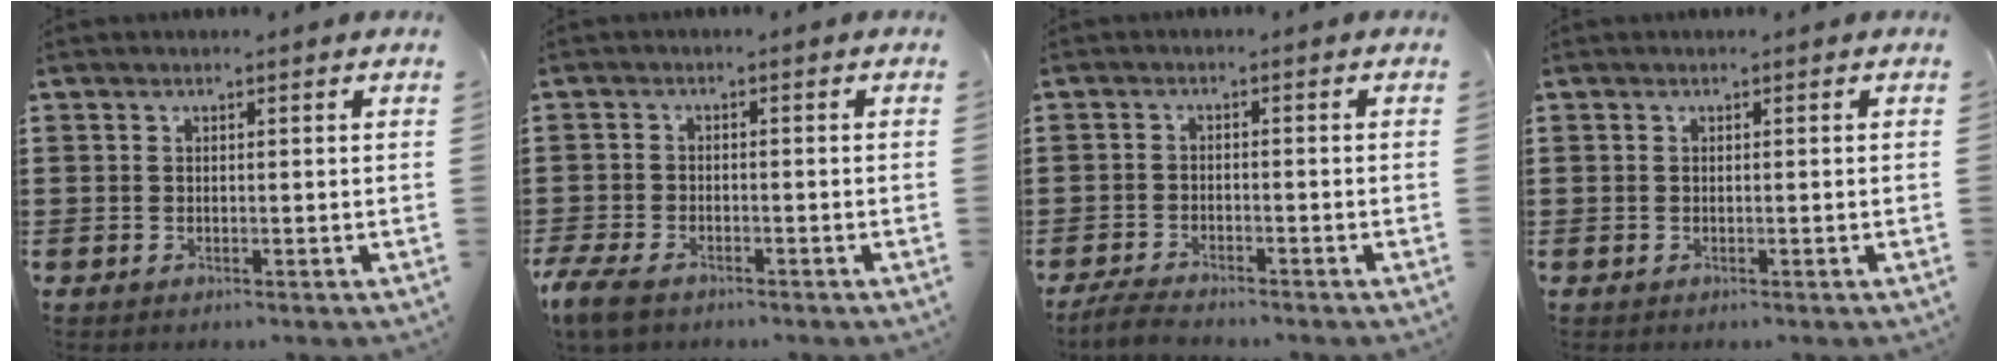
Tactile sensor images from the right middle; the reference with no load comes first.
{"total": 3.4, "force": [-2.6, 1.2, 1.7], "torque": [-0.058, -0.007, -0.058]}
{"total": 3.2, "force": [-3.1, 0.3, 0.8], "torque": [-0.030, -0.004, -0.068]}
{"total": 0.0}